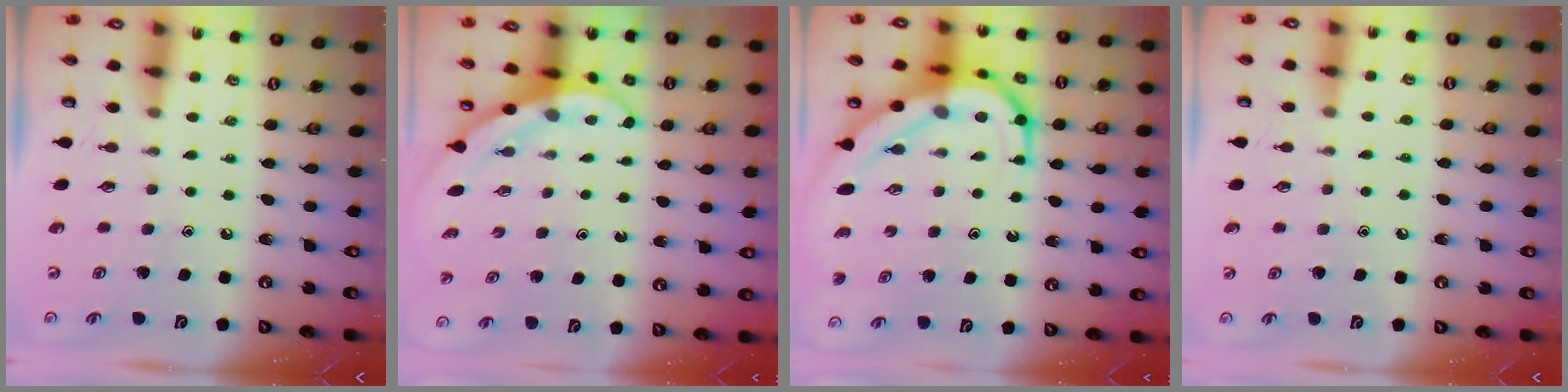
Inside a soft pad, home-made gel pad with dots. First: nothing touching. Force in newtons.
{"total": 3.4, "press": 3.4, "slide": 0.1}
{"total": 11.8, "press": 11.7, "slide": 1.1}
{"total": 3.4, "press": 3.4, "slide": 0.5}